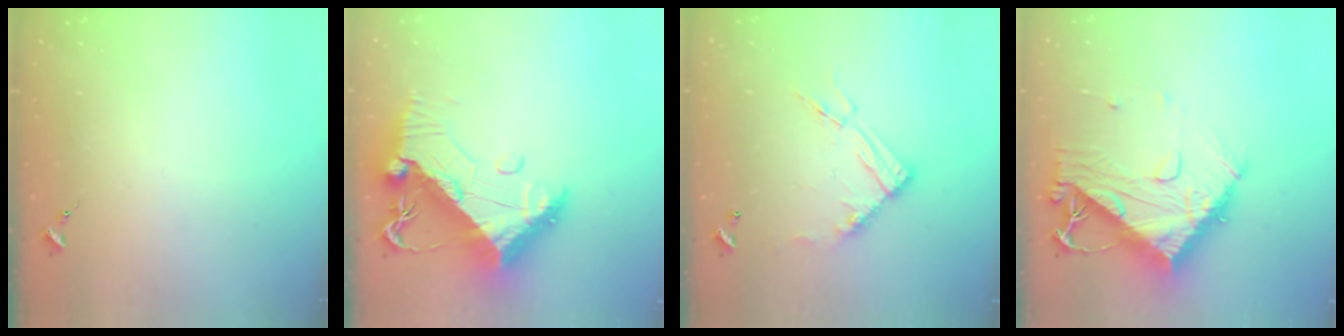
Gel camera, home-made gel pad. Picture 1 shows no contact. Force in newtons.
{"total": 19.4, "press": 19.3, "slide": 2.1}
{"total": 13.1, "press": 13.0, "slide": 1.2}
{"total": 14.2, "press": 14.1, "slide": 1.2}